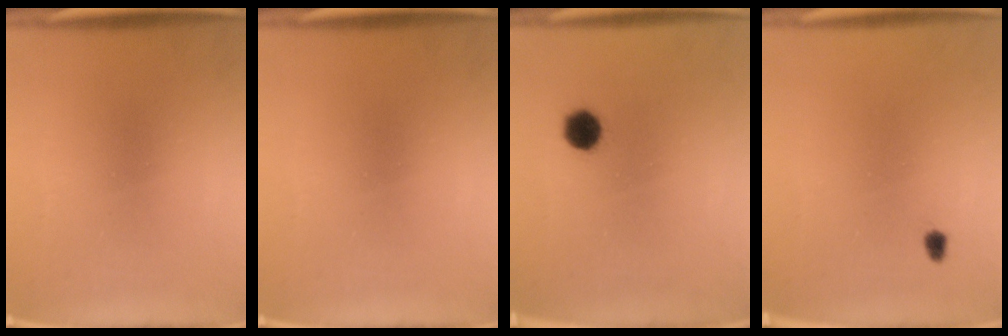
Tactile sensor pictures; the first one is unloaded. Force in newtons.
{"total": 0.0}
{"total": 4.0}
{"total": 1.5}